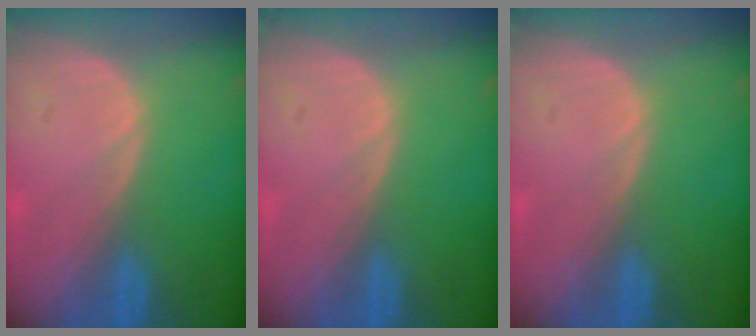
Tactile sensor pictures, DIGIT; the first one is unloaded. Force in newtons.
{"total": 0.0}
{"total": 0.0}